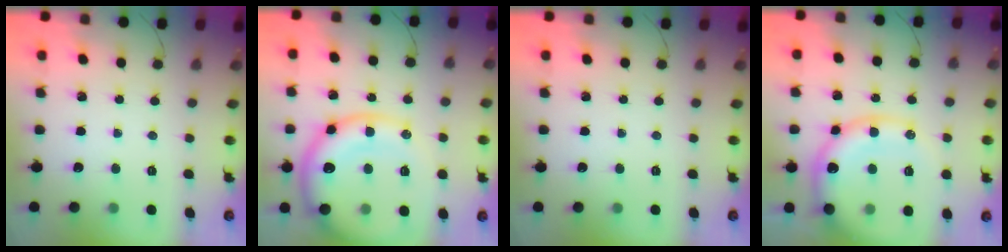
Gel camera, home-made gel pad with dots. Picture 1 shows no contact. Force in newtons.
{"total": 19.0, "press": 18.7, "slide": 3.1}
{"total": 0.0}
{"total": 19.2, "press": 18.8, "slide": 3.6}